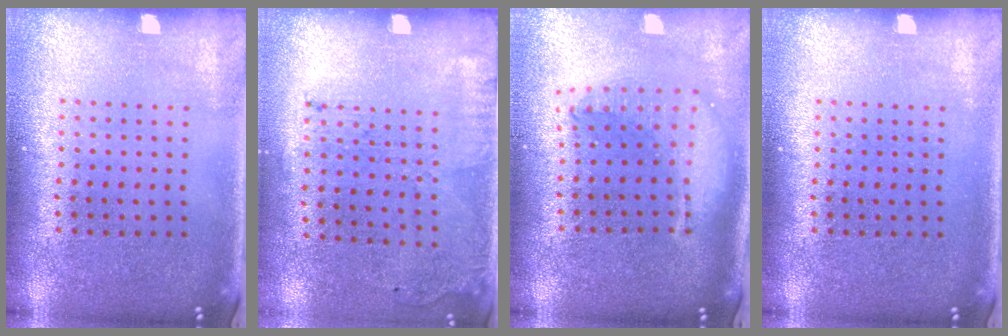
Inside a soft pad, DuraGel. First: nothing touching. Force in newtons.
{"total": 1.7, "press": 1.1, "slide": 1.3}
{"total": 2.1, "press": 1.6, "slide": 1.3}
{"total": 0.0}